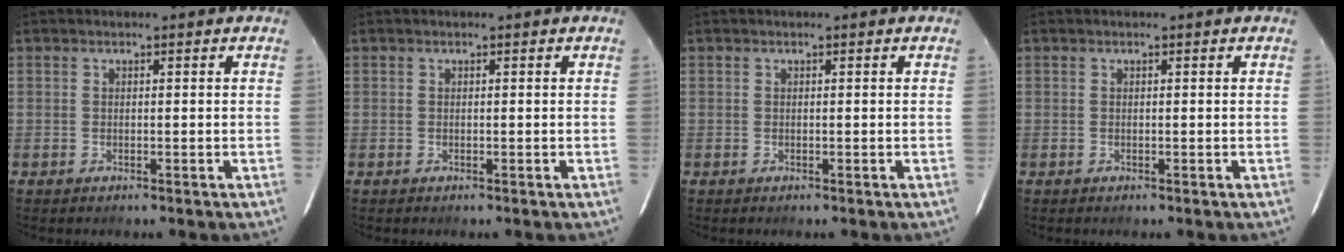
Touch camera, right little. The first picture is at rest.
{"total": 0.0}
{"total": 0.0}
{"total": 0.0}